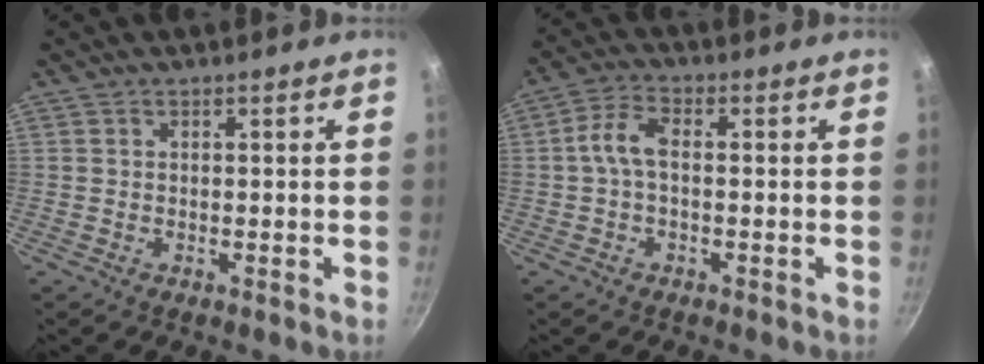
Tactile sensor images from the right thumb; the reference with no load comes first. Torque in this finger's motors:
{"motor_torque": [0.26, 0.24, 0.63, 0.68, 0.17]}